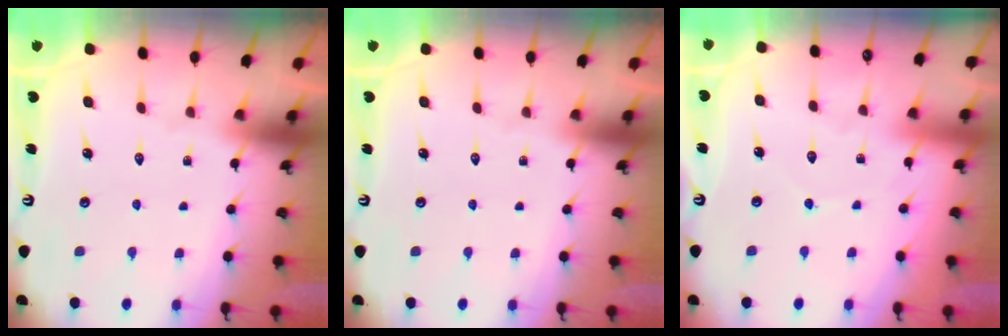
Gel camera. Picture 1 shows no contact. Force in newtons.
{"total": 0.0}
{"total": 3.4, "press": 3.4, "slide": 0.2}